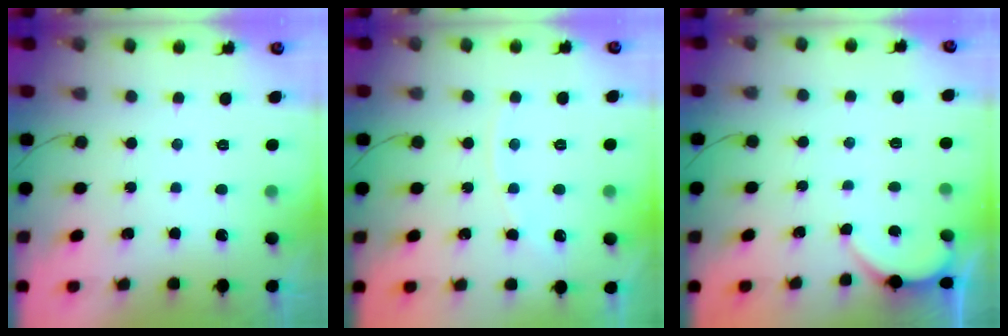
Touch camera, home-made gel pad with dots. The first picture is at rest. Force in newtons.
{"total": 3.1, "press": 3.1, "slide": 0.5}
{"total": 1.4, "press": 1.4, "slide": 0.2}